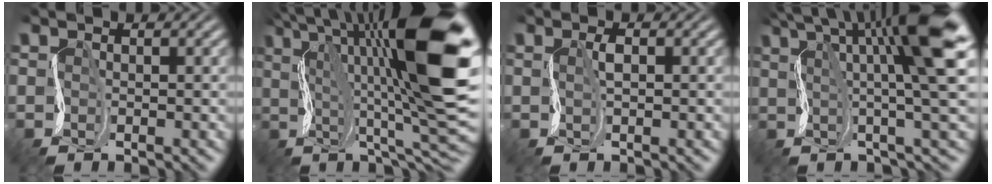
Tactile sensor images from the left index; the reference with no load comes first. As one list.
[{"total": 16.8, "force": [4.4, 4.4, 15.6], "torque": [-0.244, 0.015, 0.075]}, {"total": 1.2, "force": [0.2, 0.3, 1.1], "torque": [-0.024, 0.005, 0.004]}, {"total": 11.0, "force": [4.0, 1.9, 10.0], "torque": [-0.144, 0.018, 0.057]}]